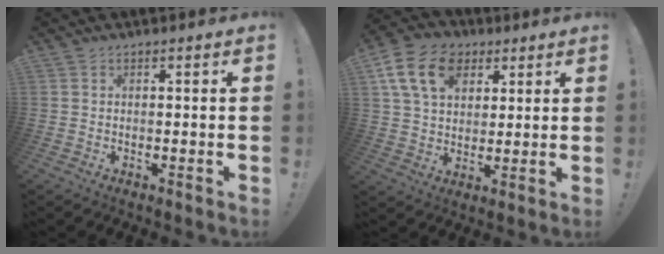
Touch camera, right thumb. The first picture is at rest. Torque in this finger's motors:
{"motor_torque": [0.30, 0.31, 0.40, 0.40, 0.06]}